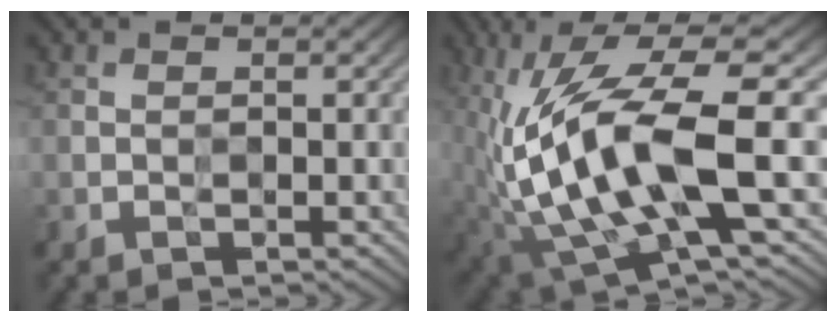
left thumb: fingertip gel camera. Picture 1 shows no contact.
{"total": 15.8, "force": [-2.1, 5.2, 14.8], "torque": [-0.293, -0.001, -0.031]}